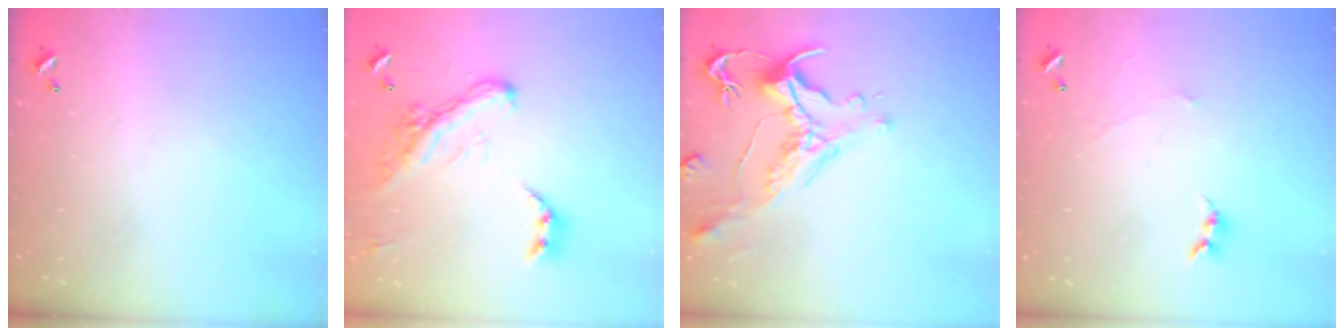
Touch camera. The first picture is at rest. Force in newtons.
{"total": 6.3, "press": 6.1, "slide": 1.4}
{"total": 1.6, "press": 0.9, "slide": 1.3}
{"total": 0.0}